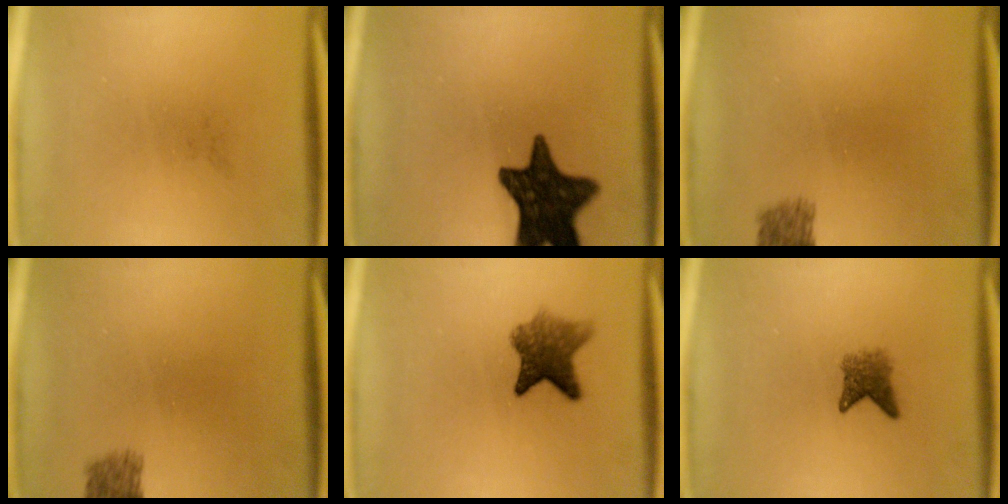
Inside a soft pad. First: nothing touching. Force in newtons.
{"total": 15.5}
{"total": 2.5}
{"total": 2.5}
{"total": 6.2}
{"total": 2.8}